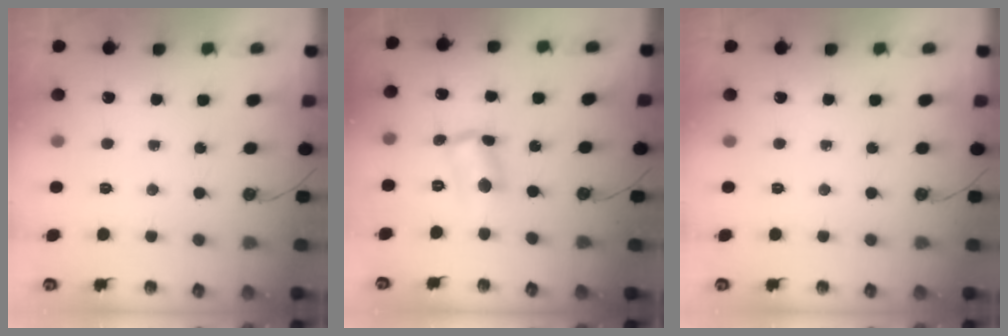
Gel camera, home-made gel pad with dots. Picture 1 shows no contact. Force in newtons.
{"total": 3.8, "press": 3.7, "slide": 0.4}
{"total": 0.0}